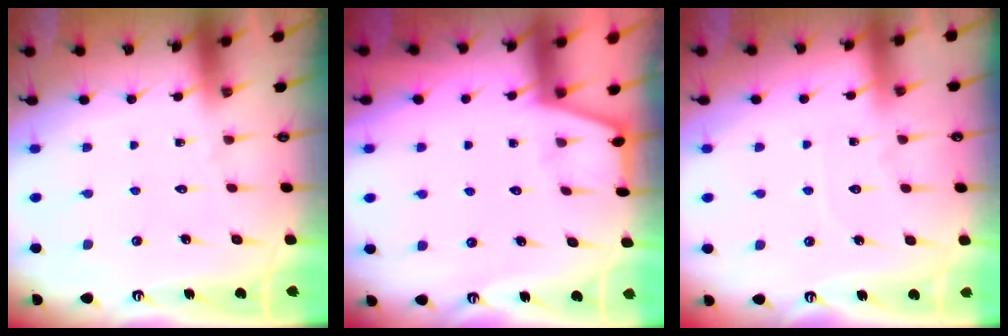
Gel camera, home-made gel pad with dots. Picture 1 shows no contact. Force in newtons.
{"total": 0.7, "press": 0.7, "slide": 0.2}
{"total": 3.2, "press": 3.2, "slide": 0.5}